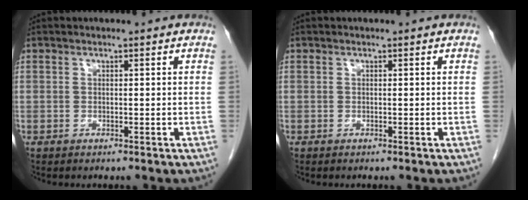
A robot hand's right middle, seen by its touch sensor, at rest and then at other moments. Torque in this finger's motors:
{"motor_torque": [0.55, -0.37, 0.04, 0.01]}